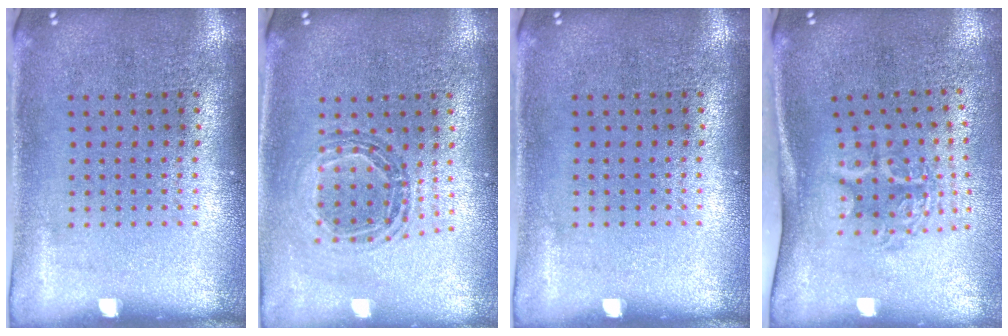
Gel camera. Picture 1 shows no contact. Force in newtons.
{"total": 0.9, "press": 0.9, "slide": 0.2}
{"total": 0.0}
{"total": 1.9, "press": 1.3, "slide": 1.5}